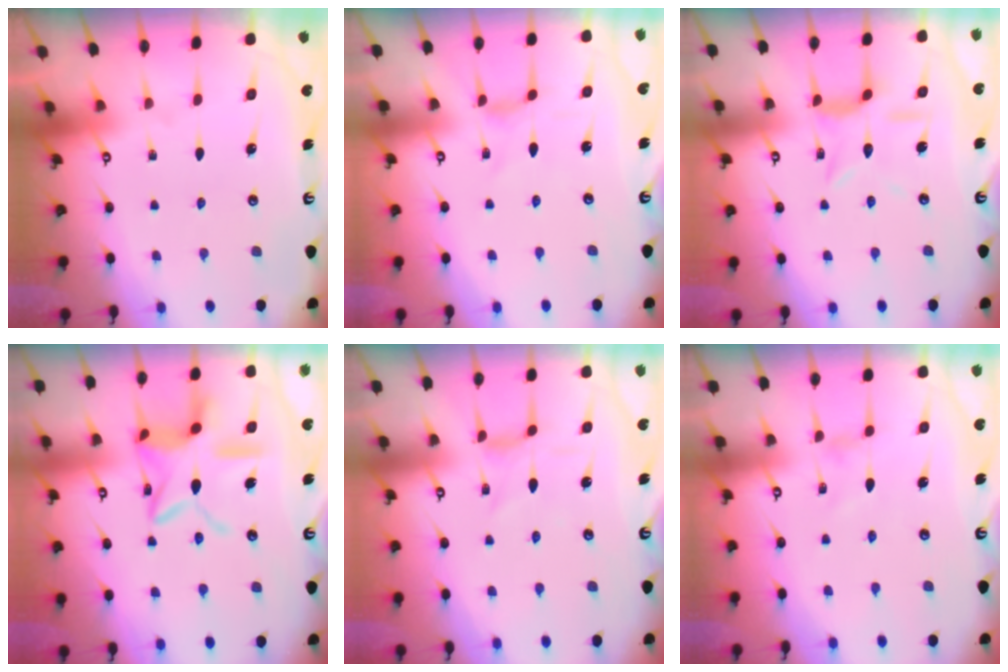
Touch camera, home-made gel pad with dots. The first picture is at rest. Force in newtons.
{"total": 0.0}
{"total": 6.3, "press": 6.3, "slide": 0.6}
{"total": 14.9, "press": 14.8, "slide": 1.2}
{"total": 0.0}
{"total": 0.0}